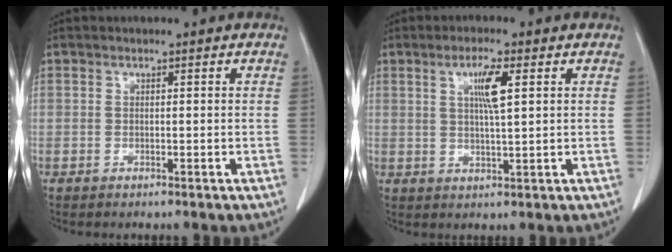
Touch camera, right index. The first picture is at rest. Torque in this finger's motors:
{"motor_torque": [0.47, 0.27, 0.14, 0.05]}